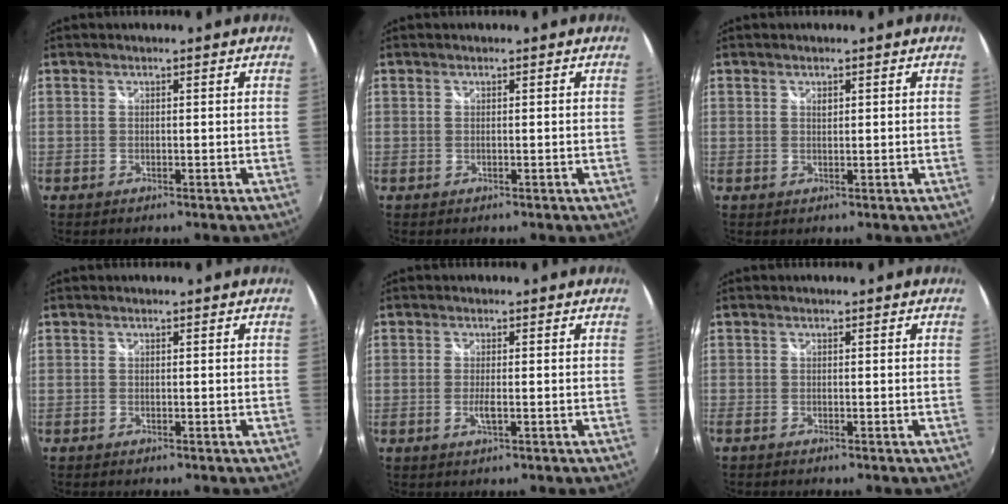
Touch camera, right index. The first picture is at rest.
{"total": 0.0}
{"total": 0.6, "force": [0.5, 0.3, 0.3], "torque": [-0.005, 0.002, 0.008]}
{"total": 0.0}
{"total": 2.0, "force": [-0.6, 0.3, 1.9], "torque": [-0.038, -0.004, -0.011]}
{"total": 0.7, "force": [-0.7, 0.0, 0.3], "torque": [-0.008, -0.003, -0.017]}